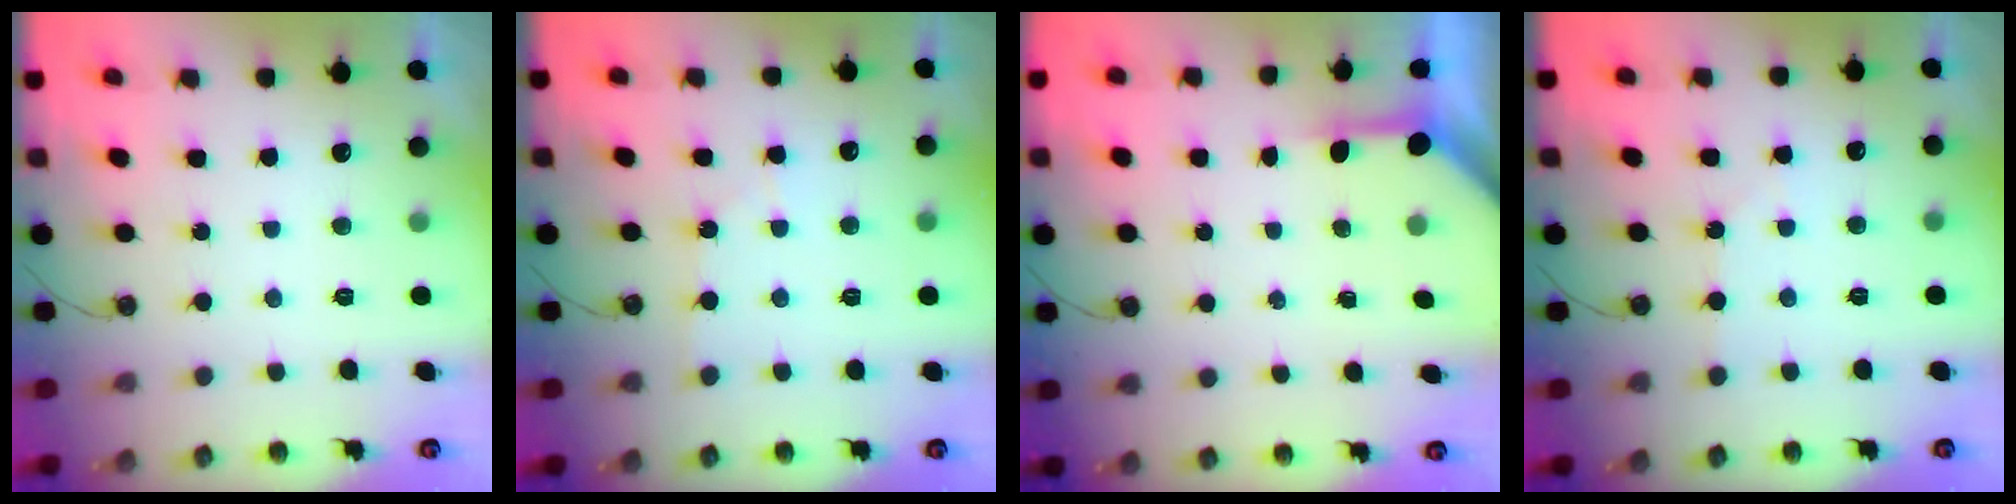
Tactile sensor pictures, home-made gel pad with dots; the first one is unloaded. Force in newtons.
{"total": 4.6, "press": 4.6, "slide": 0.7}
{"total": 3.5, "press": 3.5, "slide": 0.5}
{"total": 3.9, "press": 3.8, "slide": 0.7}